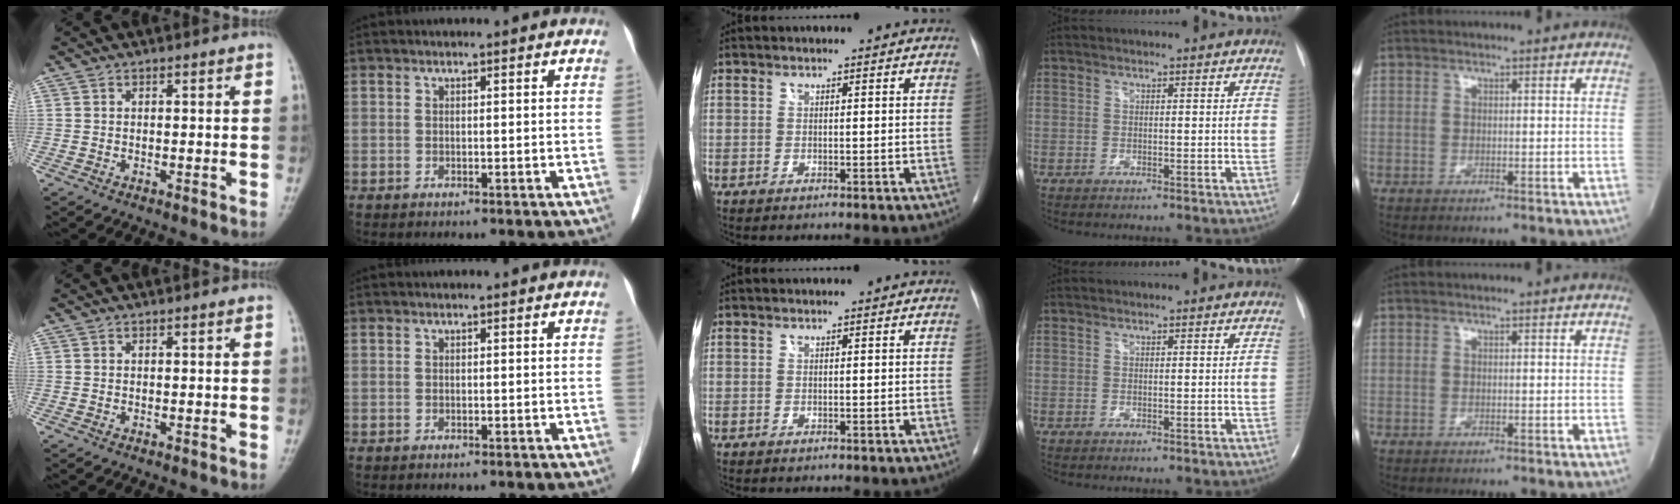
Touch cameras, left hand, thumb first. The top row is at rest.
{}